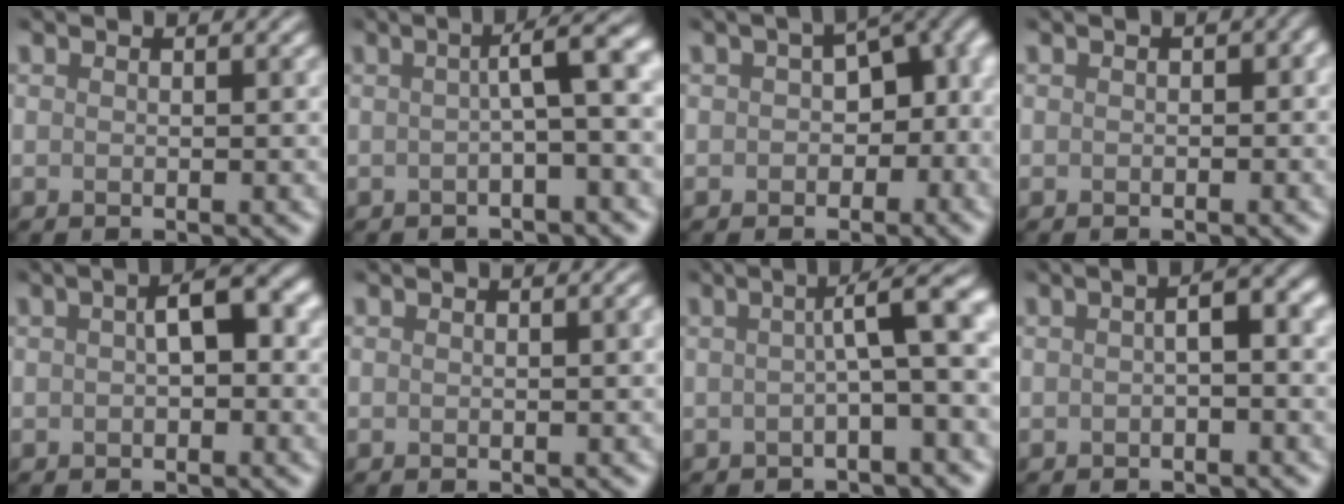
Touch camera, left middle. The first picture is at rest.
{"total": 4.2, "force": [-0.2, 0.7, 4.1], "torque": [-0.050, 0.020, -0.012]}
{"total": 7.9, "force": [-0.3, 5.4, 5.8], "torque": [-0.039, 0.012, -0.004]}
{"total": 1.7, "force": [-0.3, 1.2, 1.2], "torque": [-0.004, 0.006, -0.010]}
{"total": 2.6, "force": [-0.1, 1.0, 2.4], "torque": [-0.039, 0.013, -0.008]}
{"total": 0.7, "force": [-0.2, 0.3, 0.6], "torque": [-0.001, 0.003, -0.003]}
{"total": 5.3, "force": [-0.2, 0.9, 5.2], "torque": [-0.061, 0.024, -0.013]}
{"total": 2.7, "force": [-0.6, 0.7, 2.5], "torque": [-0.041, 0.009, -0.015]}